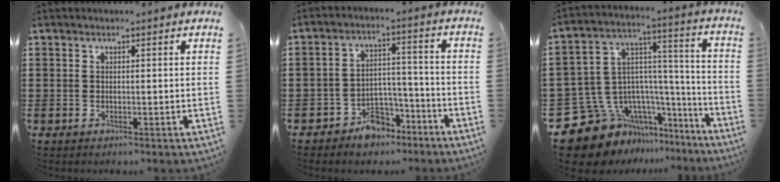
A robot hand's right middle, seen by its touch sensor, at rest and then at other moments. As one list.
[{"total": 5.9, "force": [-5.2, 2.5, 0.9], "torque": [-0.018, 0.016, -0.102]}, {"total": 11.6, "force": [-8.3, 7.6, 2.7], "torque": [-0.096, -0.001, -0.146]}]